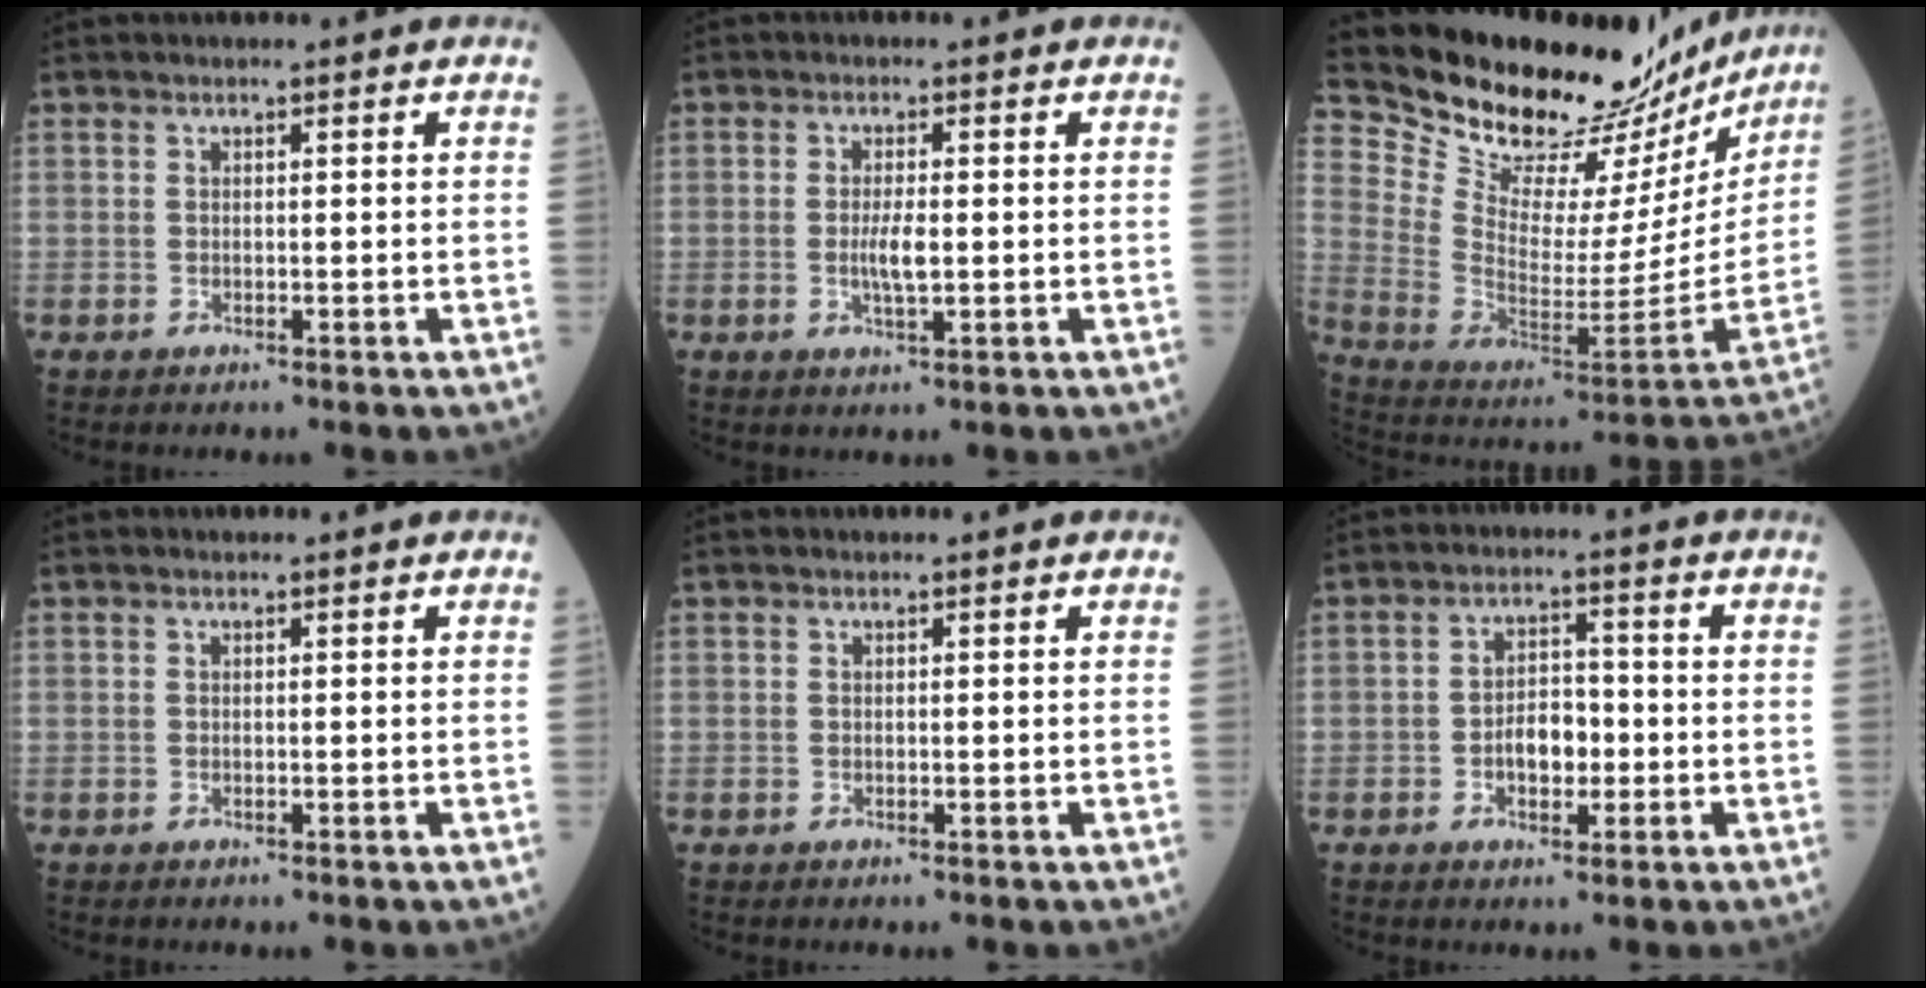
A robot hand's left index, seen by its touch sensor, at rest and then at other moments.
{"total": 3.1, "force": [-0.2, 0.6, 3.1], "torque": [-0.065, -0.005, -0.003]}
{"total": 28.0, "force": [25.4, 7.6, 8.9], "torque": [-0.152, -0.071, 0.360]}
{"total": 0.0}
{"total": 0.0}
{"total": 4.9, "force": [-1.2, 2.8, 3.9], "torque": [-0.070, 0.012, -0.021]}